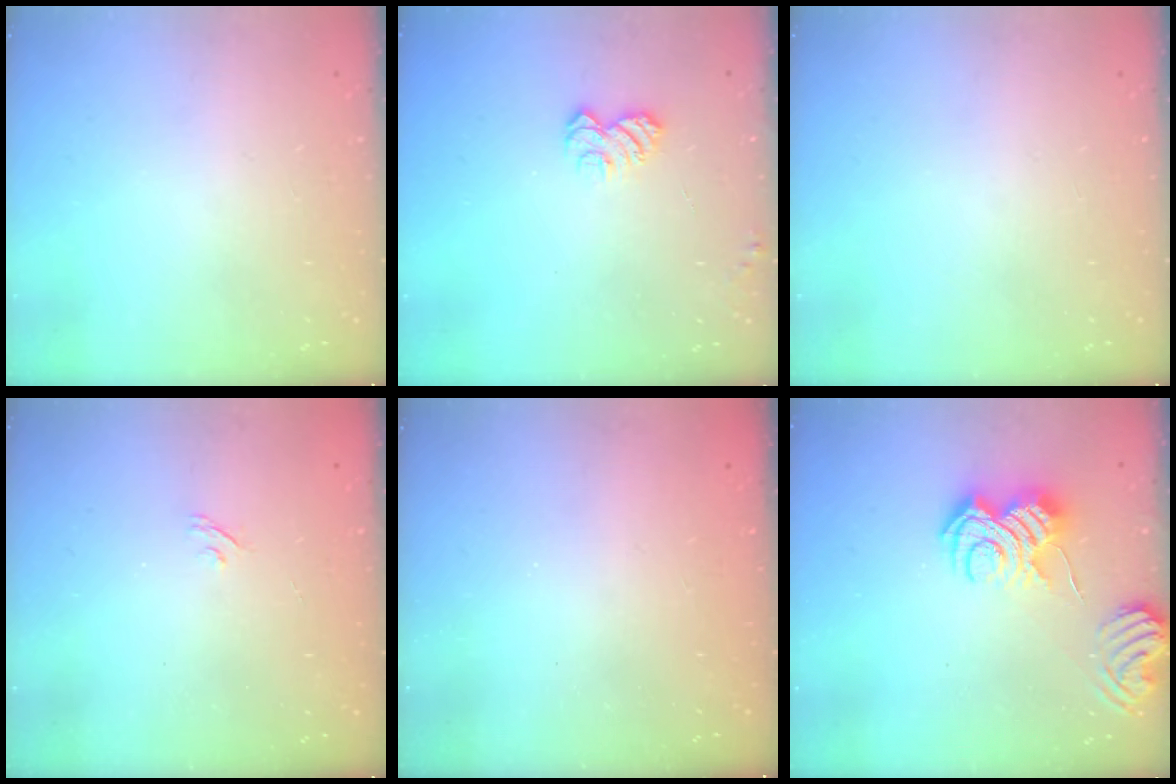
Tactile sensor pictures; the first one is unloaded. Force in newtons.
{"total": 5.5, "press": 5.4, "slide": 0.5}
{"total": 0.0}
{"total": 2.2, "press": 1.9, "slide": 1.1}
{"total": 2.3, "press": 2.2, "slide": 0.7}
{"total": 8.5, "press": 8.5, "slide": 0.6}